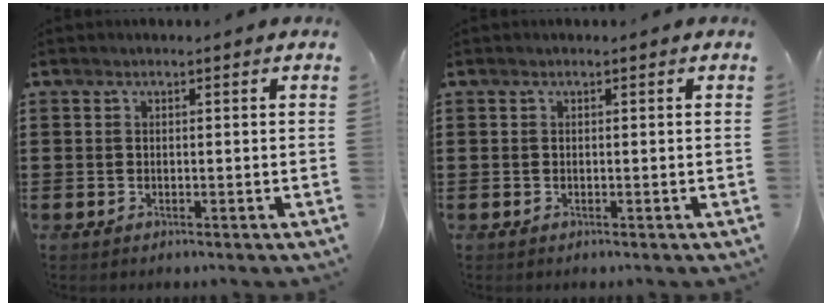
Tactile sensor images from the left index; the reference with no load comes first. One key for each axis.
{"total": 0.0}